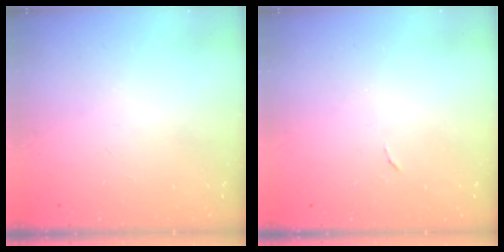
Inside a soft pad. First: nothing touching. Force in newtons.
{"total": 3.8, "press": 3.8, "slide": 0.2}